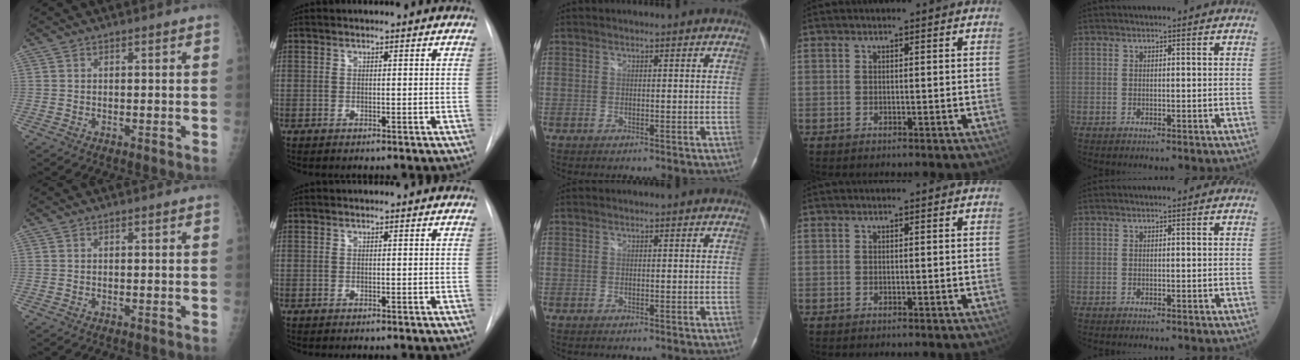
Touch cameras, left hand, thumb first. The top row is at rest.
{}